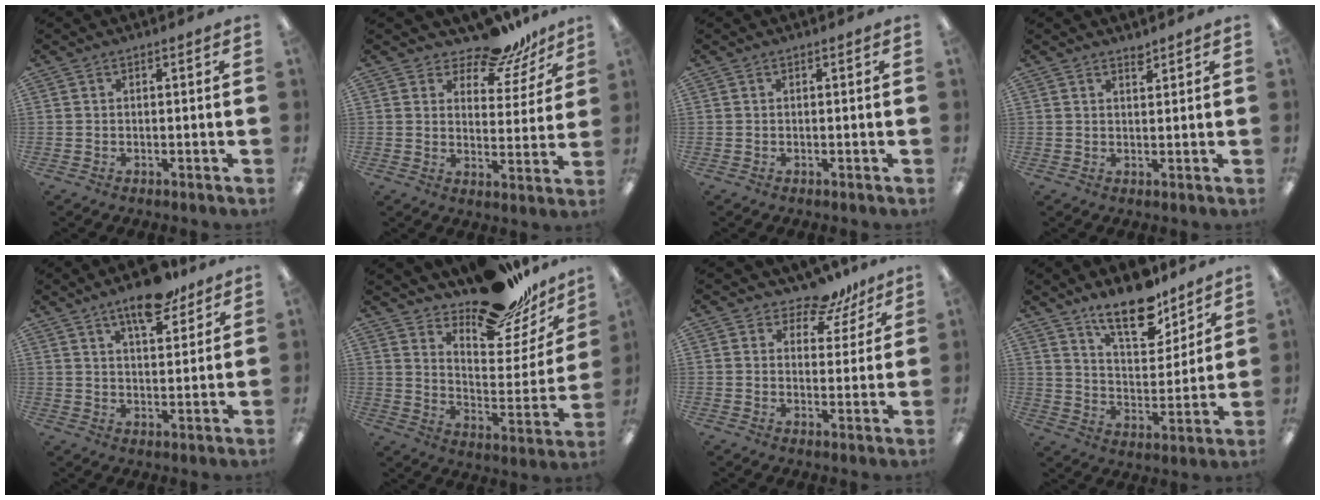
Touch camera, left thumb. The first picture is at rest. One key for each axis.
{"total": 11.4, "fx": 9.8, "fy": 4.2, "fz": 3.9, "tx": -0.067, "ty": -0.069, "tz": 0.181}
{"total": 0.0}
{"total": 1.9, "fx": 1.8, "fy": 0.6, "fz": 0.5, "tx": -0.004, "ty": -0.007, "tz": 0.031}
{"total": 10.7, "fx": 7.7, "fy": 3.6, "fz": 6.4, "tx": -0.094, "ty": -0.039, "tz": 0.131}
{"total": 19.2, "fx": 16.3, "fy": 6.7, "fz": 7.6, "tx": -0.108, "ty": -0.123, "tz": 0.284}
{"total": 7.9, "fx": 6.7, "fy": 3.6, "fz": 2.2, "tx": -0.030, "ty": -0.047, "tz": 0.119}
{"total": 15.4, "fx": 11.9, "fy": 6.0, "fz": 7.7, "tx": -0.120, "ty": -0.072, "tz": 0.207}